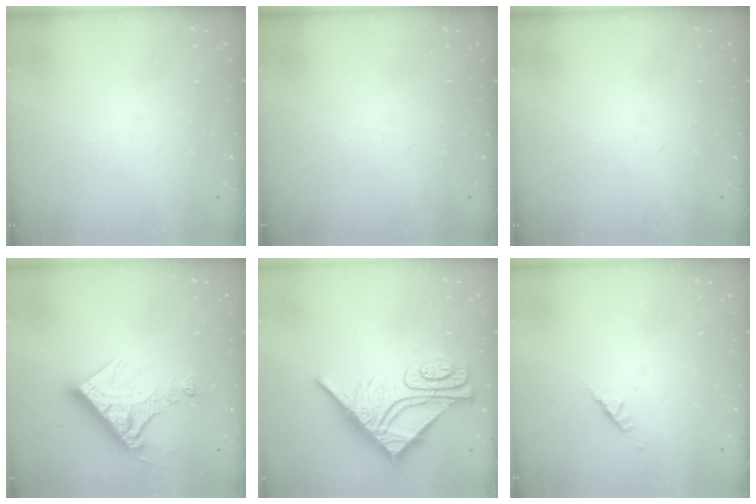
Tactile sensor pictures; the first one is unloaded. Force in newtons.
{"total": 0.0}
{"total": 0.0}
{"total": 13.4, "press": 13.4, "slide": 1.3}
{"total": 16.0, "press": 16.0, "slide": 1.6}
{"total": 2.5, "press": 2.4, "slide": 0.7}